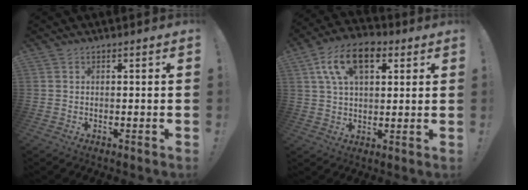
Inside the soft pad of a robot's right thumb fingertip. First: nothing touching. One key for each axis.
{"total": 14.6, "fx": 6.0, "fy": 8.3, "fz": 10.4, "tx": -0.182, "ty": -0.003, "tz": 0.111}